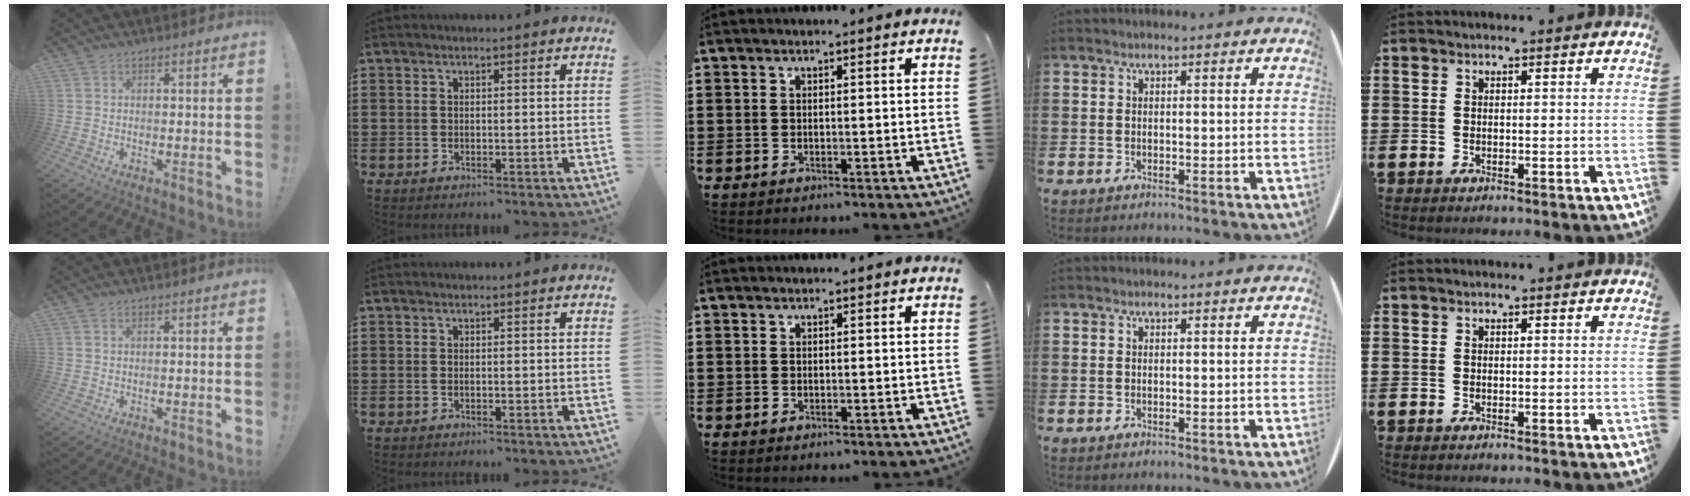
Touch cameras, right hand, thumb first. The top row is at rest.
{}